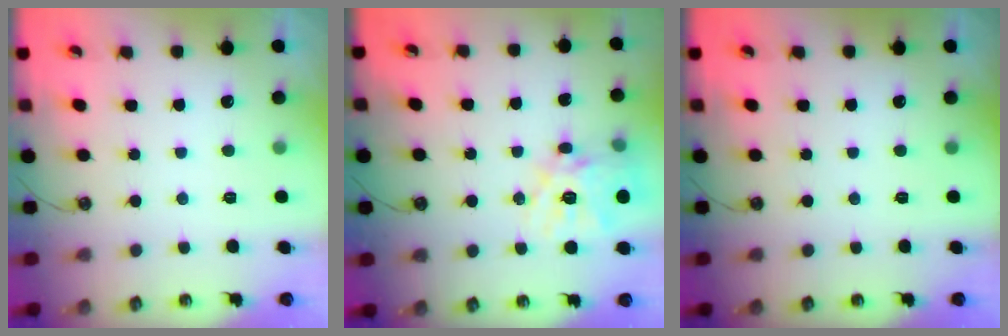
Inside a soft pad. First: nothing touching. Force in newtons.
{"total": 15.9, "press": 15.9, "slide": 1.4}
{"total": 0.0}